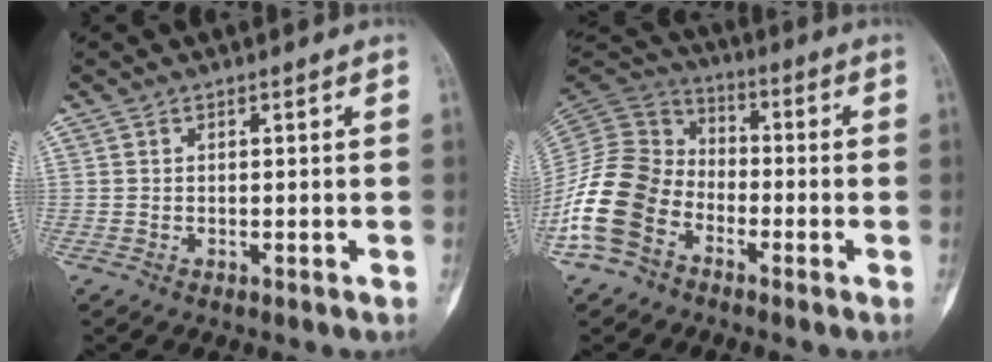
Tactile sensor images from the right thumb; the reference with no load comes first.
{"total": 14.9, "force": [-6.7, 10.9, 7.6], "torque": [-0.146, 0.054, -0.143]}